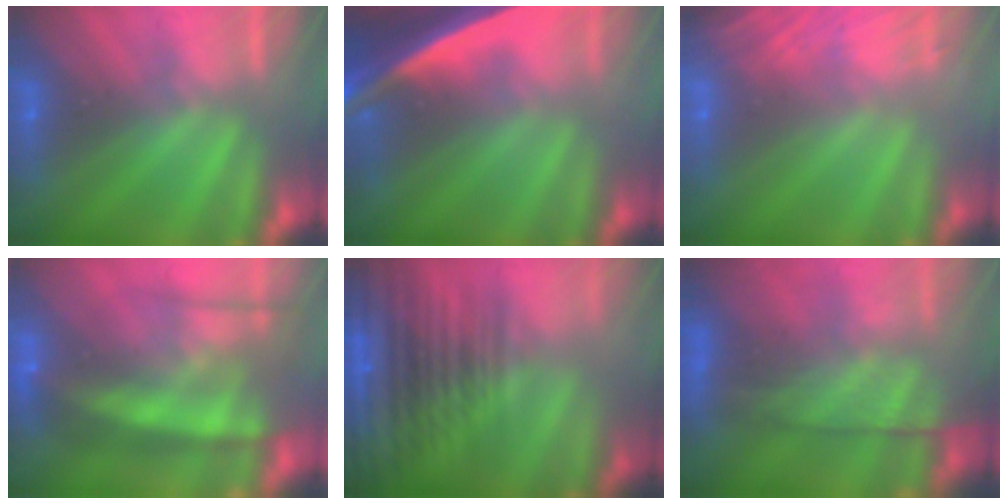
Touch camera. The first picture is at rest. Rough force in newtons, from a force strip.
{"total": 5.6}
{"total": 6.9}
{"total": 5.7}
{"total": 8.4}
{"total": 8.3}